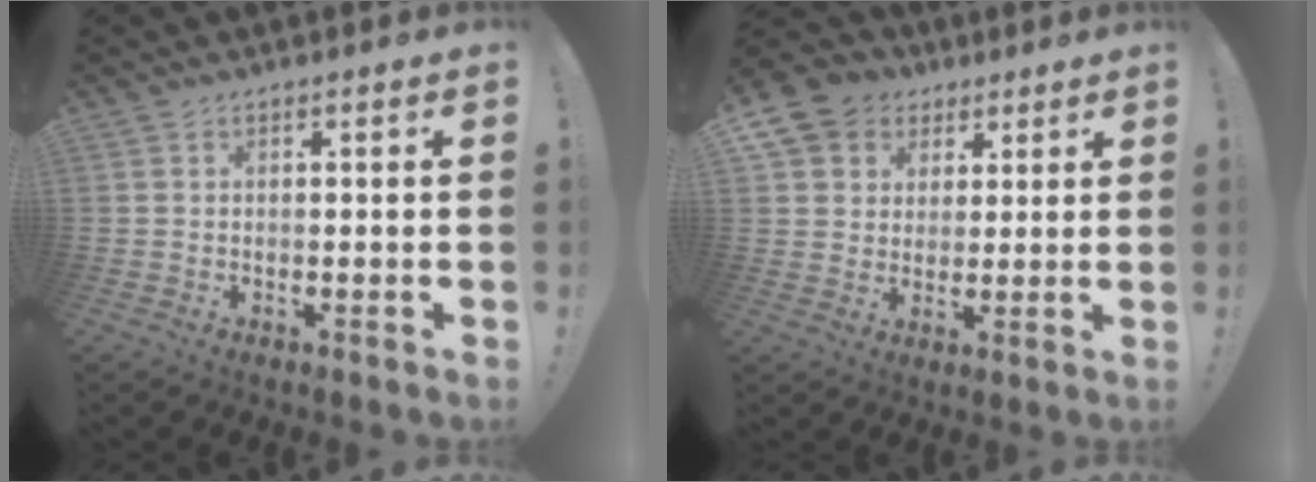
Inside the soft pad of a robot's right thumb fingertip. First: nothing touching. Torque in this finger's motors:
{"motor_torque": [-0.01, 0.14, 0.15, 0.02, 0.01]}